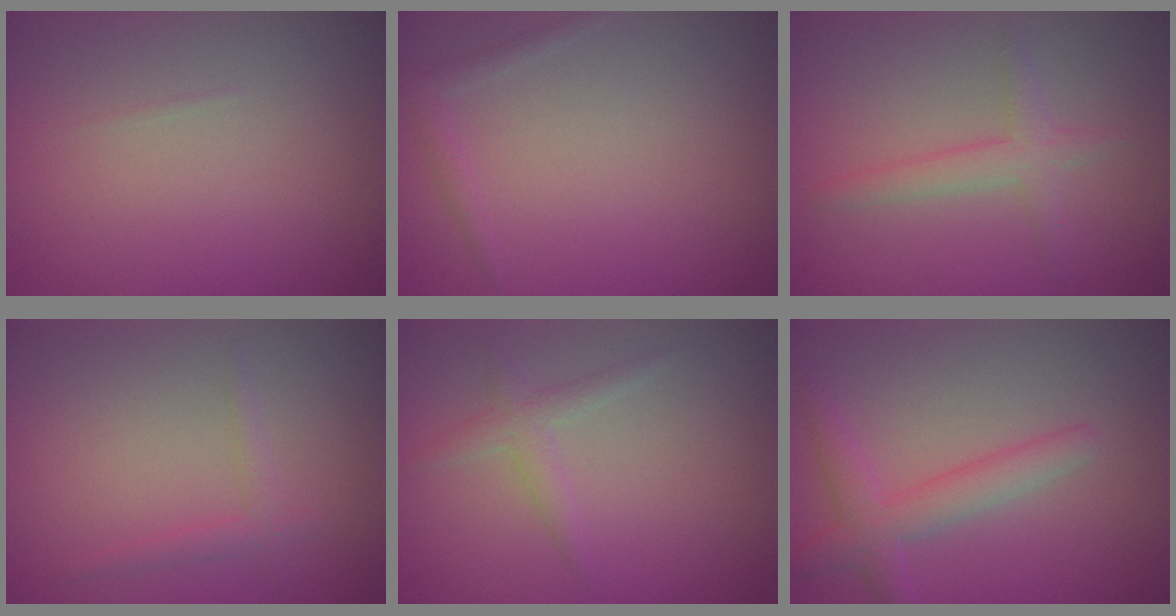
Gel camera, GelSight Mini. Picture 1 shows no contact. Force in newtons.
{"total": 1.1, "press": 1.1, "slide": 0.0}
{"total": 2.2, "press": 2.2, "slide": 0.0}
{"total": 1.2, "press": 1.2, "slide": 0.1}
{"total": 1.6, "press": 1.6, "slide": 0.0}
{"total": 2.1, "press": 2.1, "slide": 0.1}